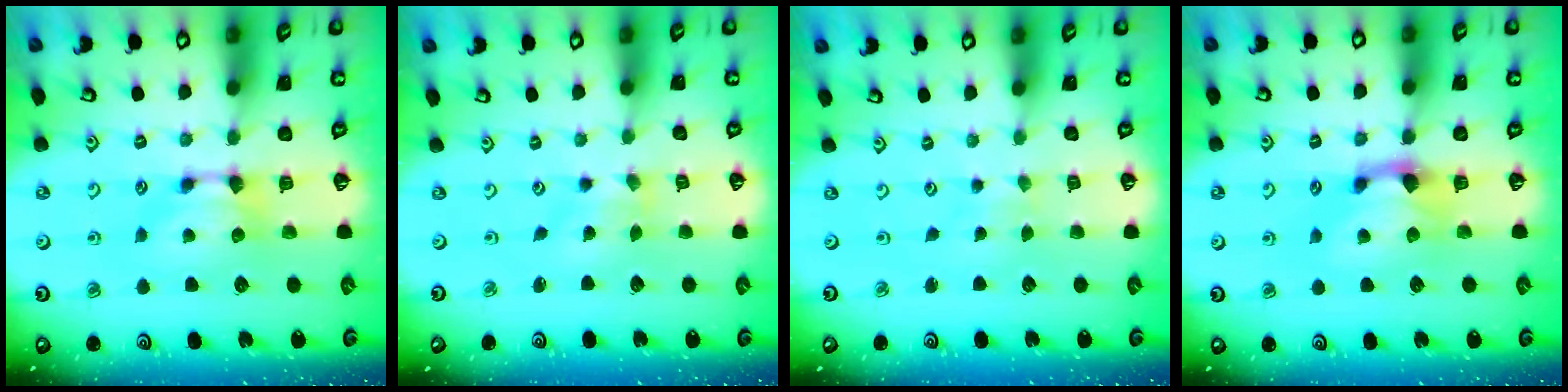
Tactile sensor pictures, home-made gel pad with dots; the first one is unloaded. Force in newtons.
{"total": 2.1, "press": 1.8, "slide": 1.0}
{"total": 3.7, "press": 3.7, "slide": 0.2}
{"total": 1.2, "press": 0.5, "slide": 1.1}